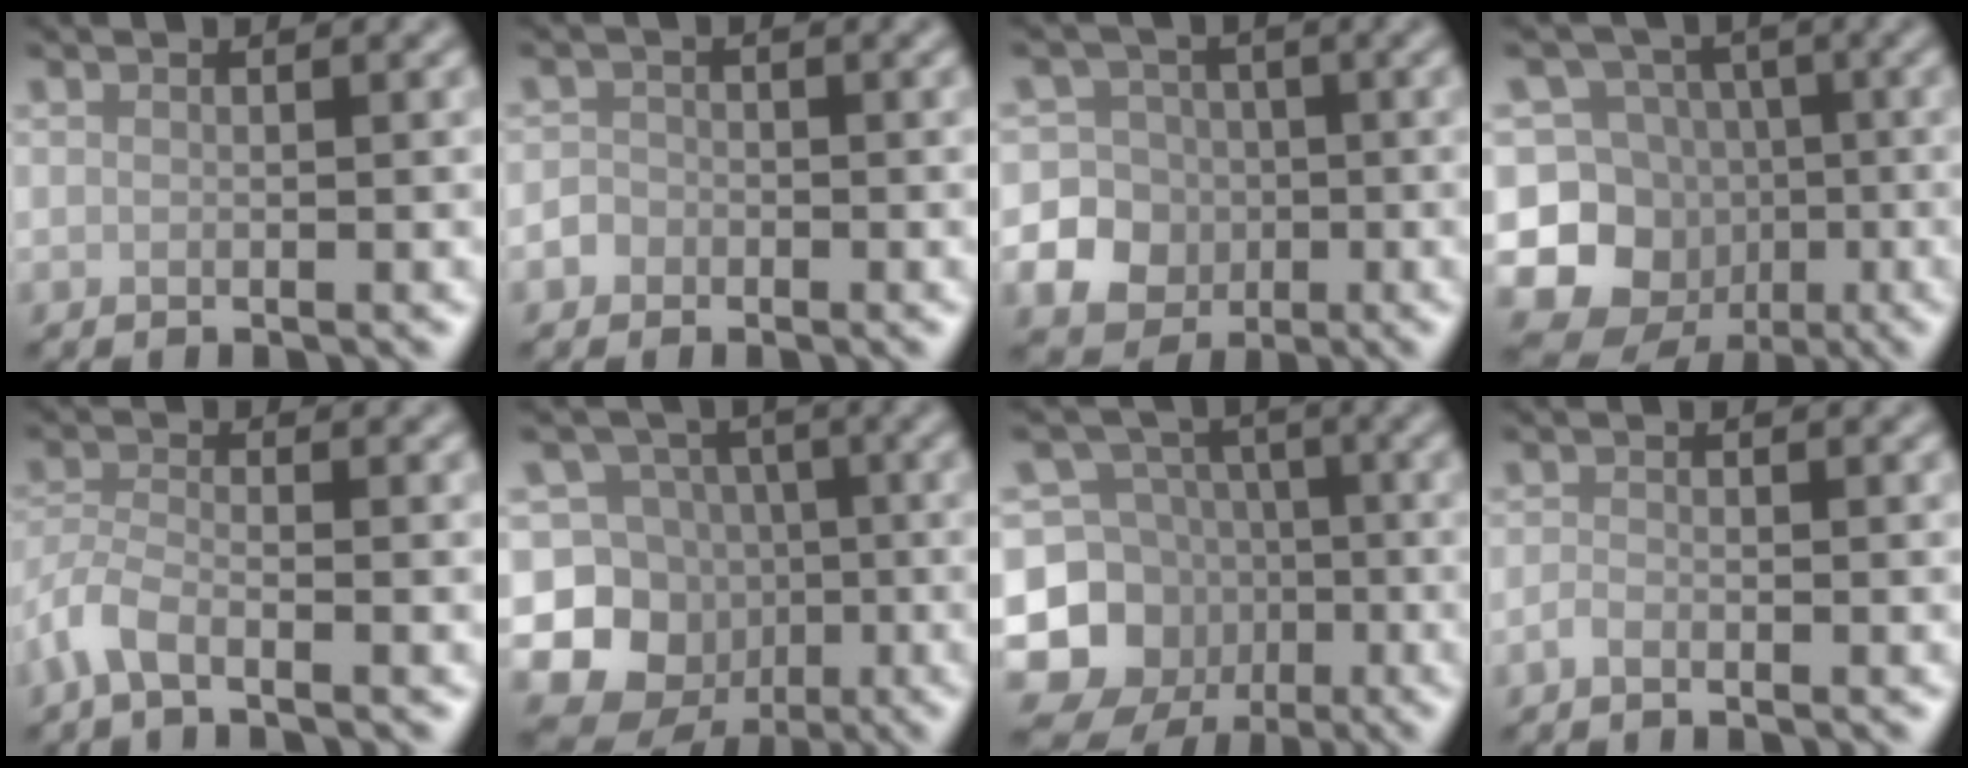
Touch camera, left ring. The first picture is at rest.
{"total": 1.4, "force": [-0.7, 1.2, 0.2], "torque": [0.007, 0.003, -0.016]}
{"total": 14.5, "force": [-4.1, 13.7, 2.6], "torque": [-0.078, -0.011, -0.090]}
{"total": 12.0, "force": [-4.8, 10.6, 3.0], "torque": [-0.070, -0.012, -0.084]}
{"total": 3.0, "force": [-2.1, 0.8, 2.0], "torque": [-0.049, -0.004, -0.057]}
{"total": 11.8, "force": [-4.5, 10.5, 2.9], "torque": [-0.067, -0.011, -0.083]}
{"total": 8.6, "force": [-3.1, 7.8, 2.0], "torque": [-0.047, 0.005, -0.075]}
{"total": 0.8, "force": [-0.6, 0.2, 0.4], "torque": [-0.009, -0.002, -0.014]}